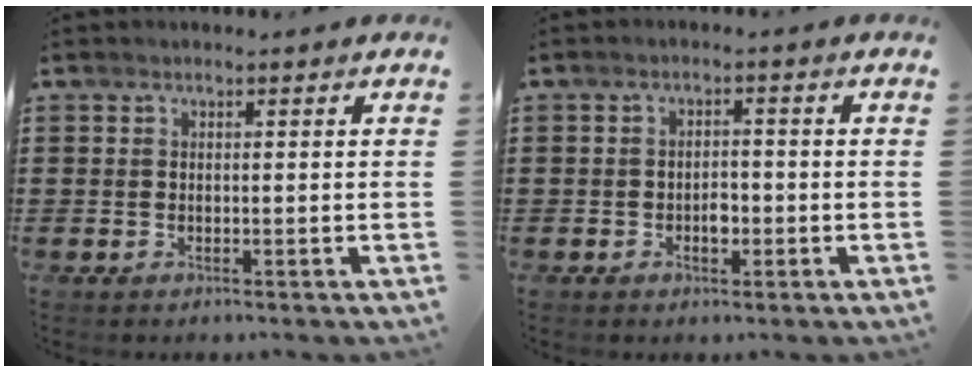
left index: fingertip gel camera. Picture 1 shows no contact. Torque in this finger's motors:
{"motor_torque": [0.05, 0.05, 0.03, 0.04]}